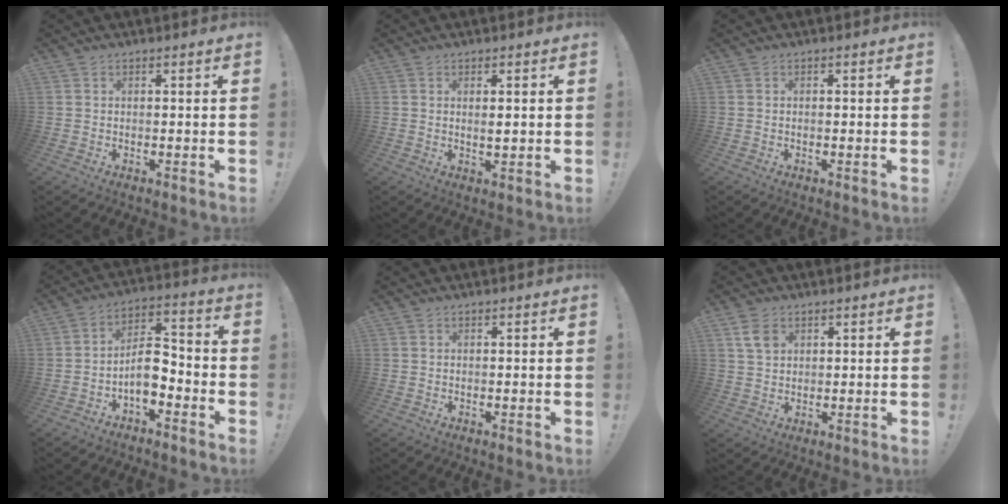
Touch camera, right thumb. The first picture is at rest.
{"total": 2.2, "force": [0.4, 0.3, 2.2], "torque": [-0.027, -0.007, 0.003]}
{"total": 0.6, "force": [-0.5, 0.1, 0.2], "torque": [-0.011, 0.003, -0.008]}
{"total": 9.7, "force": [-4.6, 5.1, 6.9], "torque": [-0.127, 0.022, -0.083]}
{"total": 0.0}
{"total": 4.9, "force": [2.3, 3.5, 2.6], "torque": [-0.032, -0.006, 0.043]}